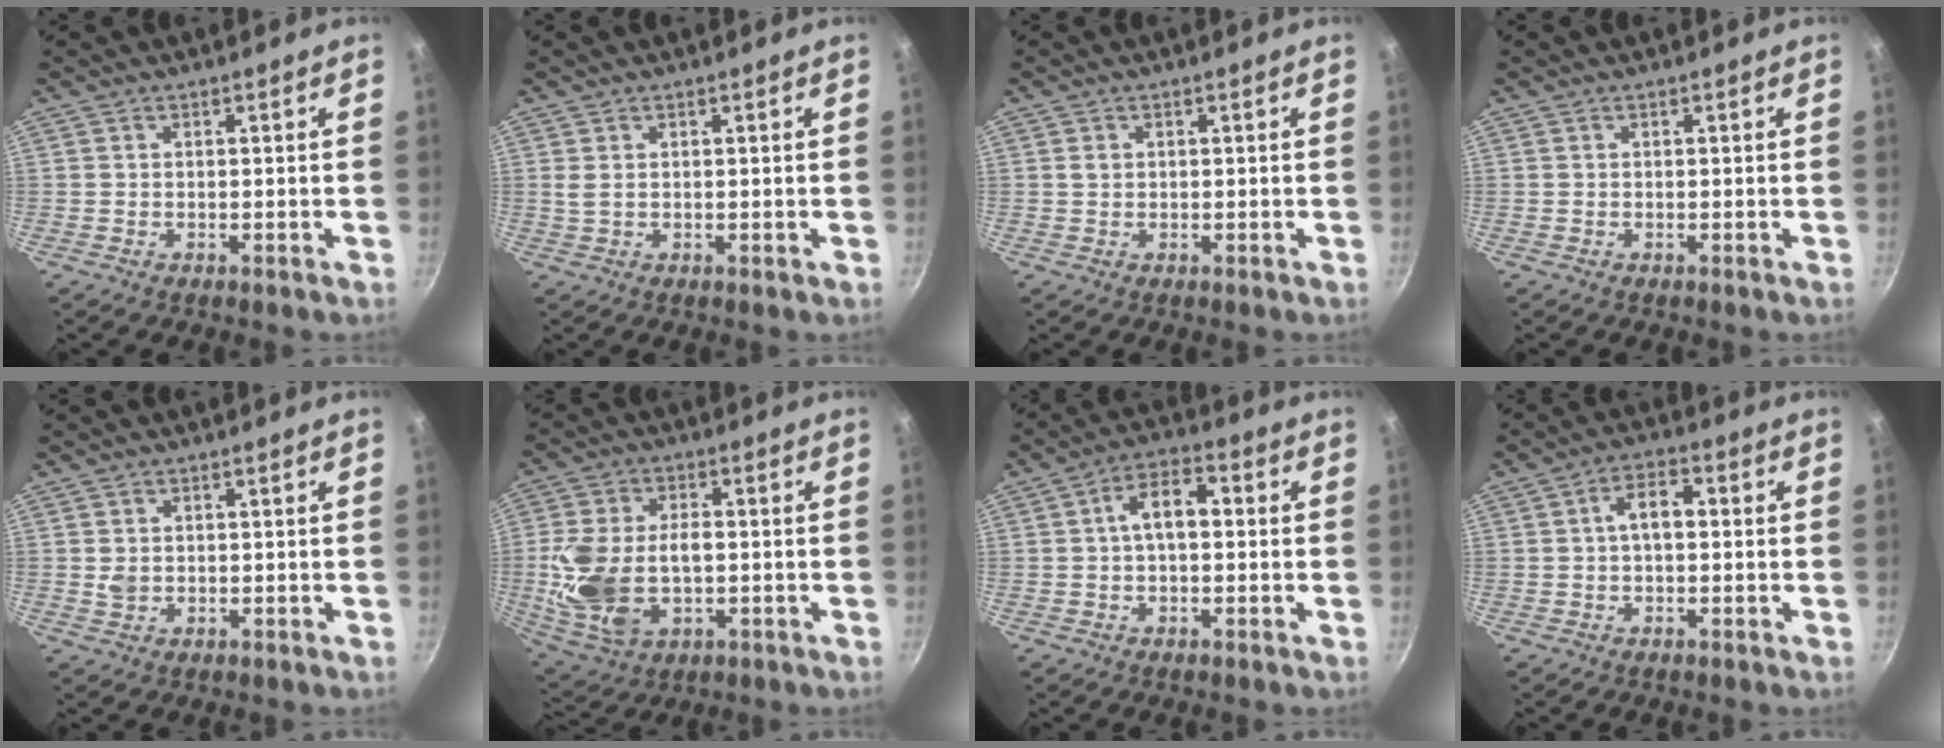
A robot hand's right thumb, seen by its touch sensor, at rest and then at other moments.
{"total": 1.1, "force": [0.4, 0.6, 0.9], "torque": [-0.021, 0.000, 0.014]}
{"total": 1.1, "force": [0.3, 1.0, 0.6], "torque": [-0.009, 0.000, 0.006]}
{"total": 0.0}
{"total": 2.0, "force": [0.1, 1.6, 1.2], "torque": [-0.019, -0.001, 0.007]}
{"total": 15.9, "force": [-1.6, 9.8, 12.5], "torque": [-0.260, 0.006, -0.014]}
{"total": 7.2, "force": [0.5, 4.0, 5.9], "torque": [-0.093, 0.028, 0.000]}
{"total": 5.3, "force": [0.3, 2.9, 4.4], "torque": [-0.069, 0.020, -0.002]}